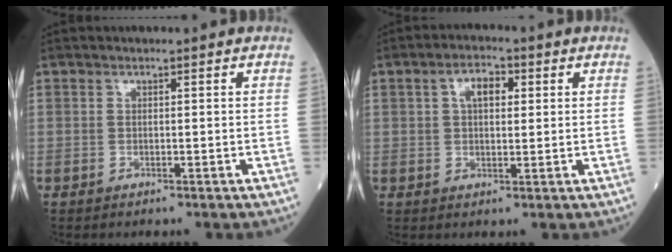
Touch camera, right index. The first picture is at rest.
{"total": 4.5, "force": [1.4, 2.3, 3.7], "torque": [-0.068, 0.013, 0.024]}